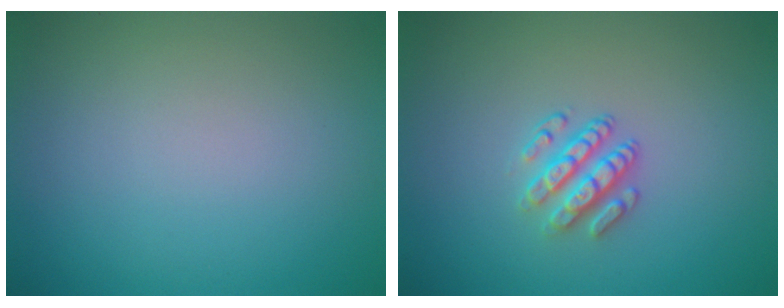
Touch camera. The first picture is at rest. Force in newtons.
{"total": 2.9, "press": 2.5, "slide": 1.6}